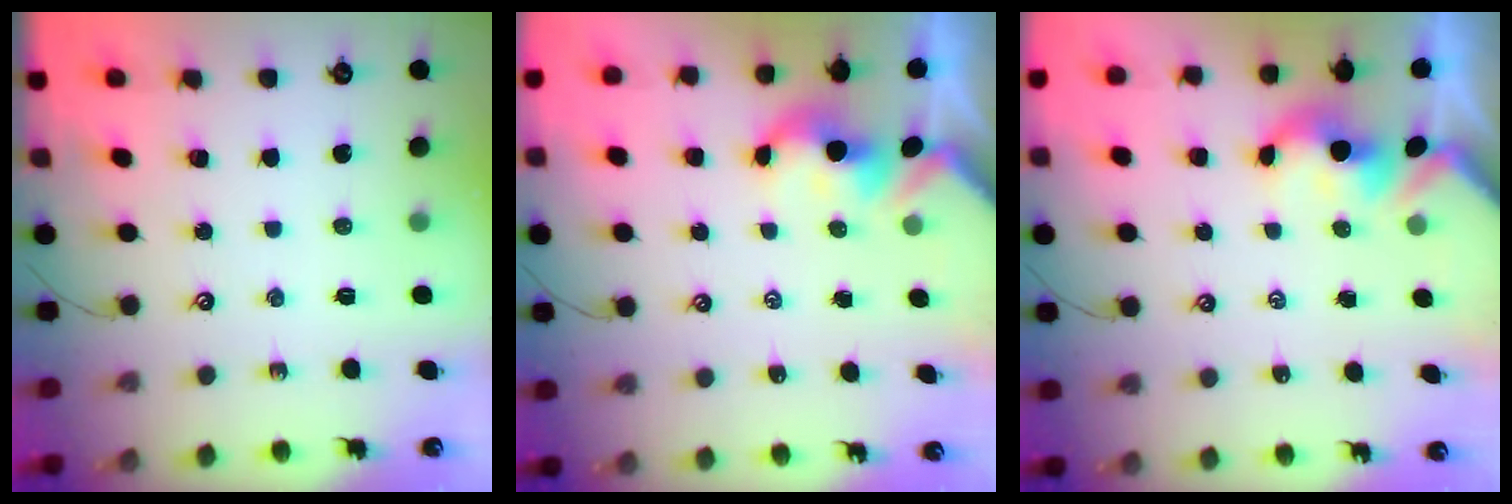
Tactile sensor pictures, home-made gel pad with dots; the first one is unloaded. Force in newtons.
{"total": 1.5, "press": 1.5, "slide": 0.2}
{"total": 1.7, "press": 1.7, "slide": 0.2}